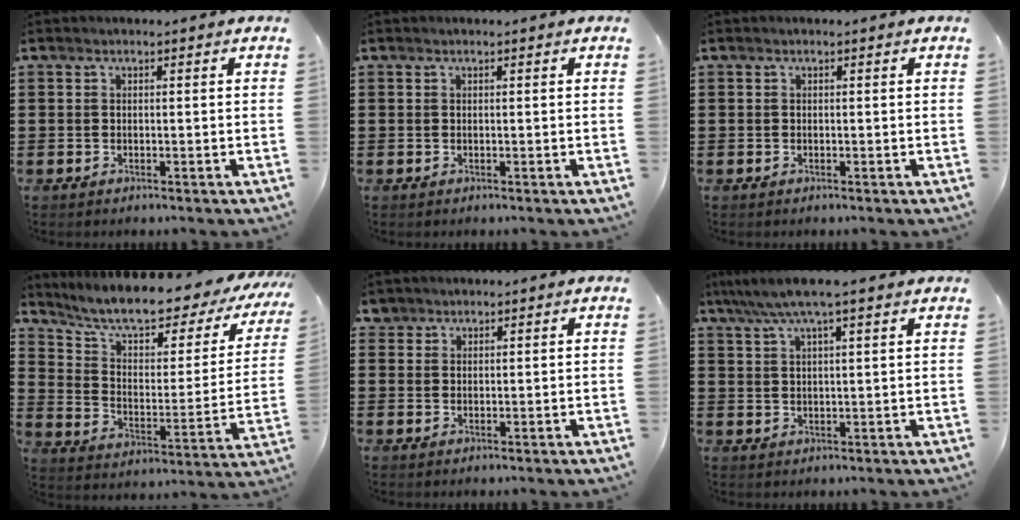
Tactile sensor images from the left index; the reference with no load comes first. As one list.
[{"total": 0.0}, {"total": 0.0}, {"total": 9.0, "force": [7.7, 1.5, 4.4], "torque": [-0.111, -0.054, 0.129]}, {"total": 1.8, "force": [1.5, 1.0, 0.1], "torque": [-0.007, 0.003, 0.030]}, {"total": 5.6, "force": [4.1, 0.3, 3.7], "torque": [-0.082, -0.006, 0.072]}]